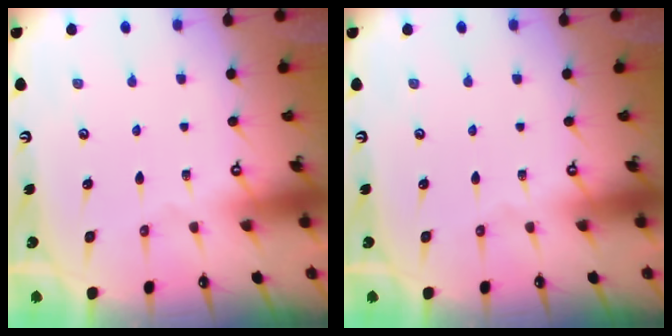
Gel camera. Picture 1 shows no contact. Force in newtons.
{"total": 0.0}